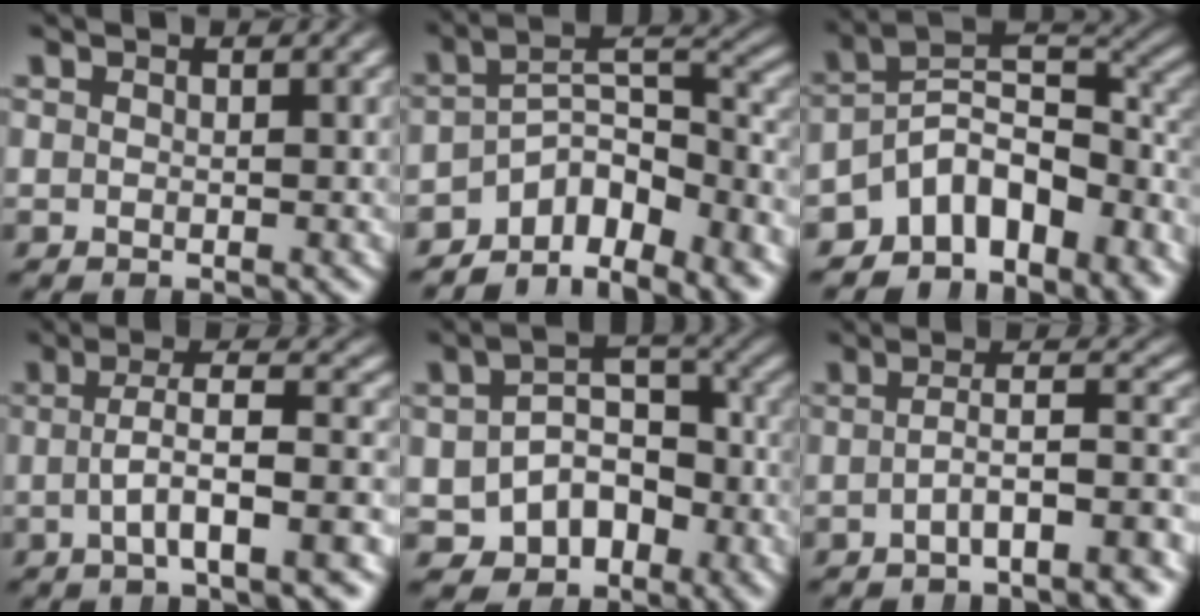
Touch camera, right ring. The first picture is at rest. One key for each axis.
{"total": 9.5, "fx": -4.7, "fy": 5.7, "fz": 6.0, "tx": -0.087, "ty": -0.028, "tz": -0.071}
{"total": 13.3, "fx": -5.7, "fy": 8.8, "fz": 8.1, "tx": -0.138, "ty": -0.033, "tz": -0.084}
{"total": 4.7, "fx": -1.1, "fy": 0.7, "fz": 4.5, "tx": -0.068, "ty": 0.004, "tz": -0.014}
{"total": 9.8, "fx": -3.9, "fy": 8.0, "fz": 4.1, "tx": -0.090, "ty": -0.043, "tz": -0.050}
{"total": 4.7, "fx": -3.1, "fy": 0.6, "fz": 3.5, "tx": -0.046, "ty": -0.006, "tz": -0.043}